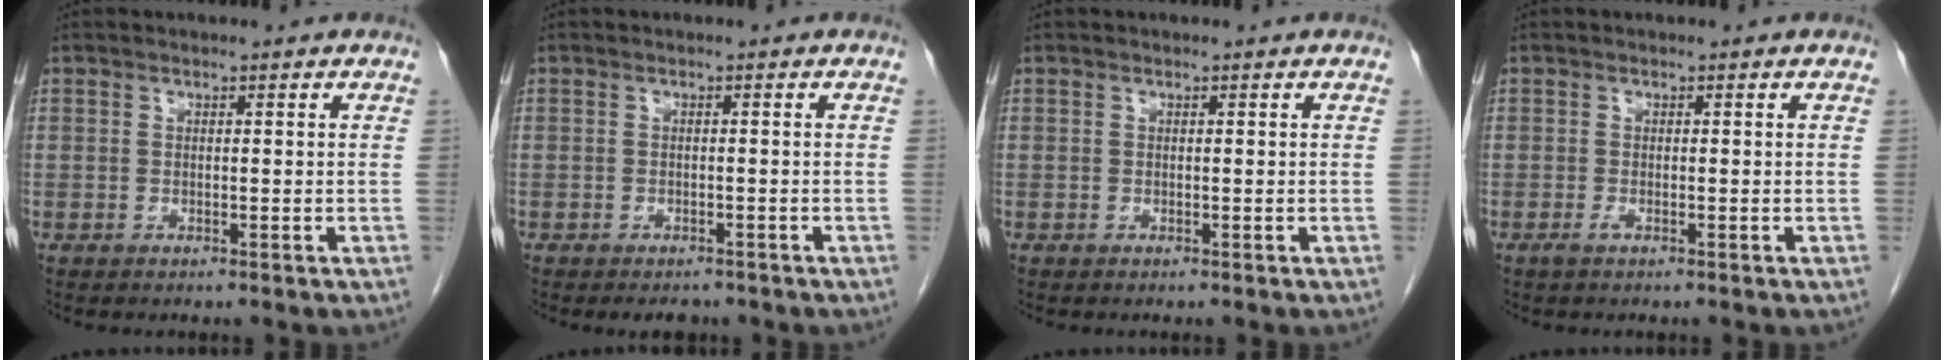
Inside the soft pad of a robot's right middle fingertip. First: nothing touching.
{"total": 2.6, "force": [-2.1, 1.2, 0.8], "torque": [-0.010, 0.000, -0.025]}
{"total": 0.0}
{"total": 0.7, "force": [-0.4, 0.0, 0.6], "torque": [-0.012, -0.001, -0.008]}